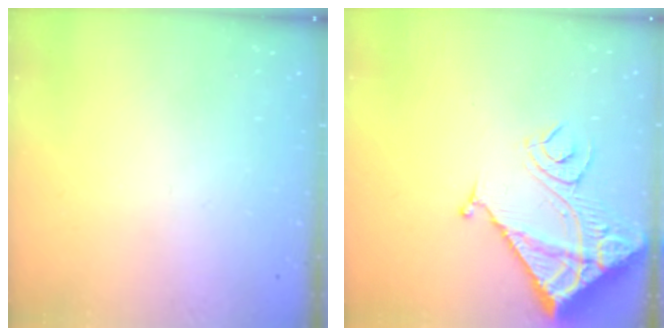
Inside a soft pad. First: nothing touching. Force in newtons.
{"total": 13.7, "press": 13.6, "slide": 1.6}